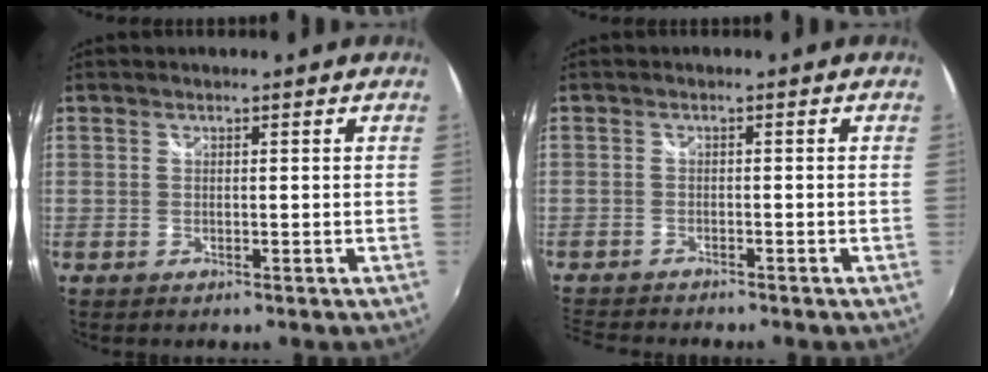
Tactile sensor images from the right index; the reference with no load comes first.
{"total": 5.7, "force": [-5.5, 0.3, 1.7], "torque": [-0.056, -0.020, -0.095]}